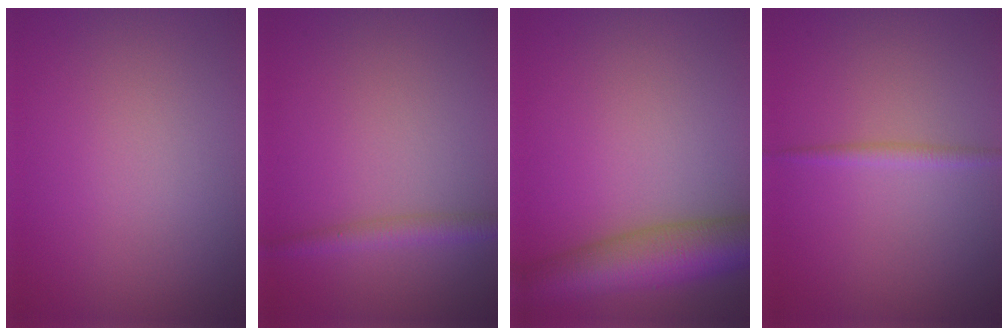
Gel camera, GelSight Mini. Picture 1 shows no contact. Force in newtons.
{"total": 2.0, "press": 2.0, "slide": 0.0}
{"total": 8.3, "press": 8.3, "slide": 0.4}
{"total": 1.1, "press": 1.1, "slide": 0.1}